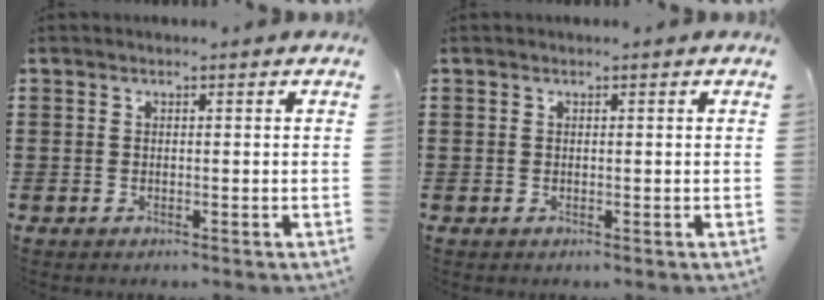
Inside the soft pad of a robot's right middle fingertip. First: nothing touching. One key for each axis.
{"total": 0.0}